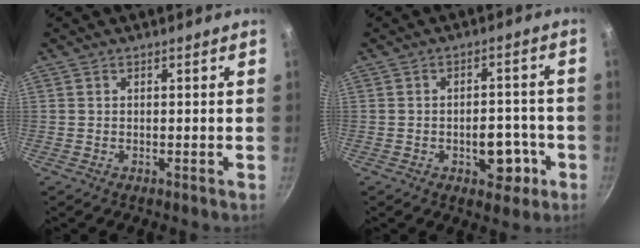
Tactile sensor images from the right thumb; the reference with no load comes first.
{"total": 7.3, "force": [-2.6, 4.6, 5.0], "torque": [-0.034, 0.019, -0.025]}